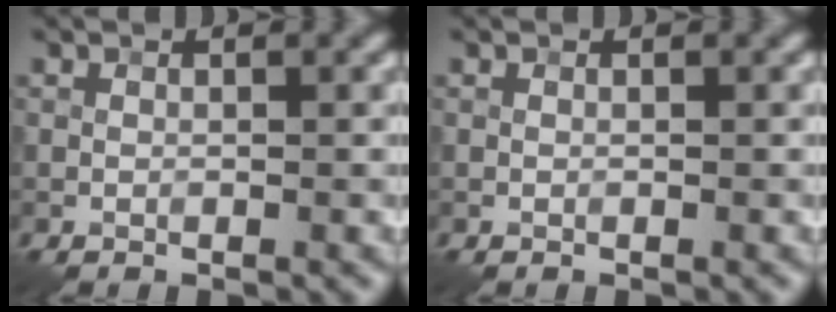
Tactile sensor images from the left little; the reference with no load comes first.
{"total": 0.0}